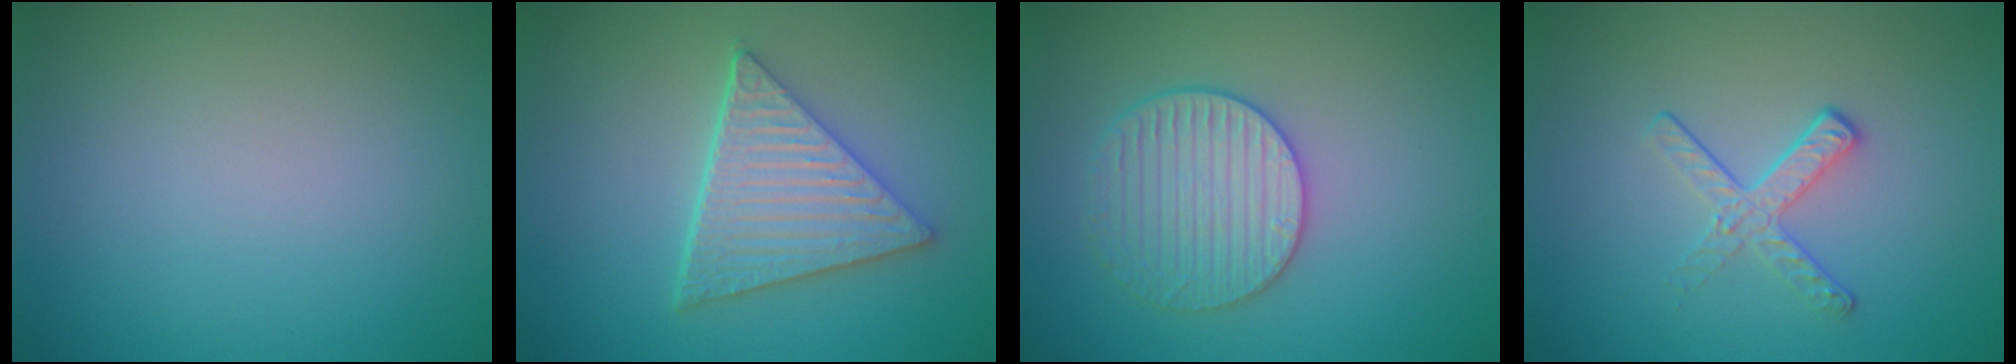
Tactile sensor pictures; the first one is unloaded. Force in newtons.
{"total": 5.5, "press": 4.5, "slide": 3.2}
{"total": 3.6, "press": 3.5, "slide": 0.8}
{"total": 2.1, "press": 1.4, "slide": 1.6}